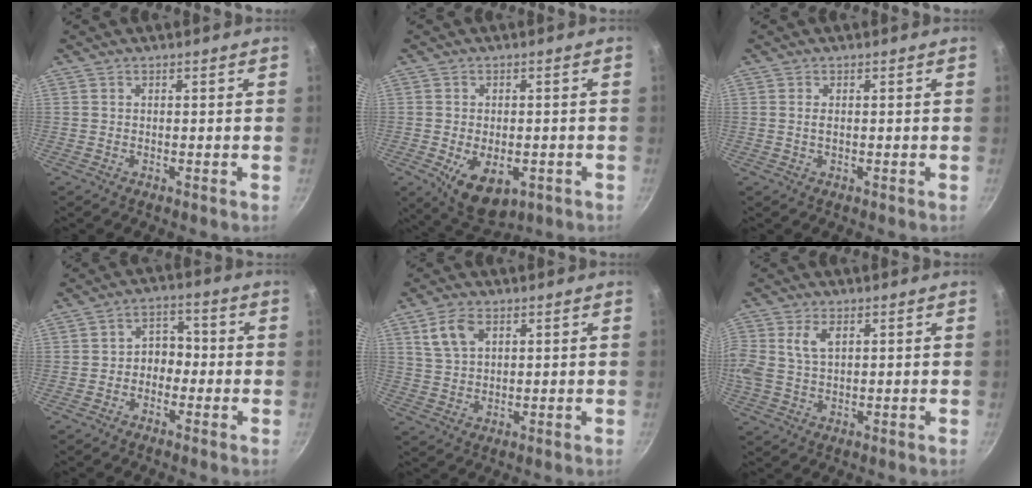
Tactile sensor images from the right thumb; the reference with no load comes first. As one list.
[{"total": 9.3, "force": [-3.0, 5.6, 6.8], "torque": [-0.084, -0.002, -0.027]}, {"total": 1.3, "force": [0.0, 0.7, 1.1], "torque": [-0.022, 0.000, -0.001]}, {"total": 5.2, "force": [-1.2, 4.1, 2.9], "torque": [-0.003, 0.026, -0.031]}, {"total": 6.6, "force": [3.0, 3.9, 4.4], "torque": [-0.076, -0.004, 0.062]}, {"total": 8.4, "force": [2.3, 5.3, 6.0], "torque": [-0.126, 0.011, 0.043]}]